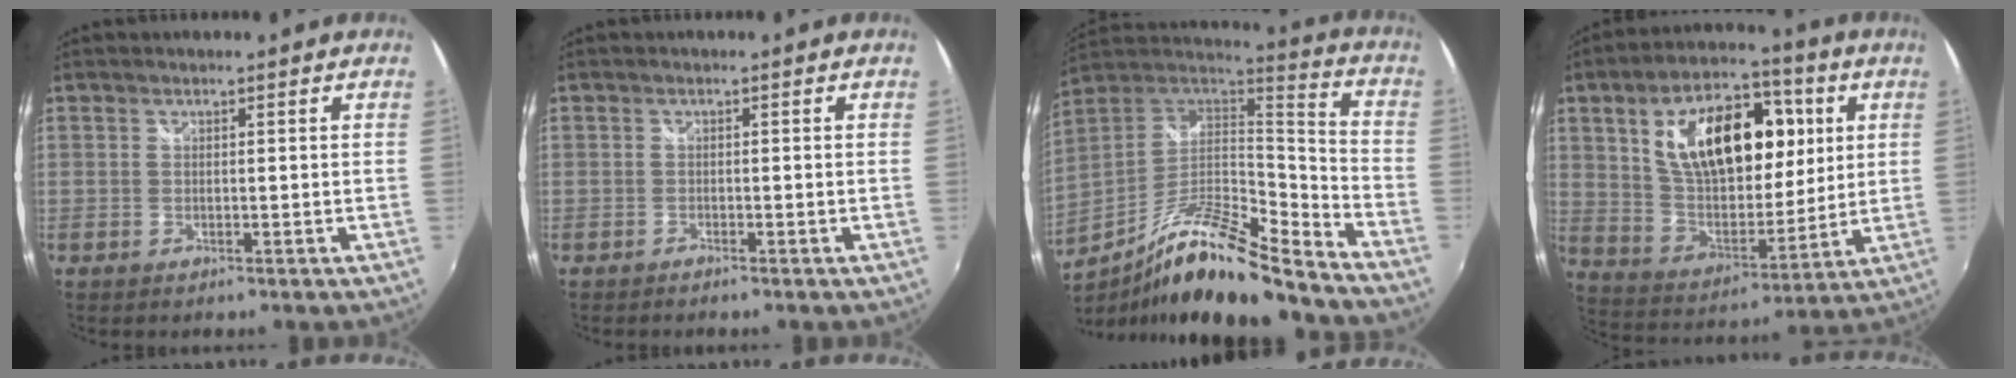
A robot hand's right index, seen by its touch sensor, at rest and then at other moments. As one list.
[{"total": 0.7, "force": [-0.7, 0.2, 0.2], "torque": [-0.007, -0.004, -0.014]}, {"total": 20.5, "force": [-14.6, 2.7, 14.1], "torque": [-0.248, -0.020, -0.265]}, {"total": 22.1, "force": [6.7, 12.0, 17.3], "torque": [-0.306, 0.019, 0.121]}]